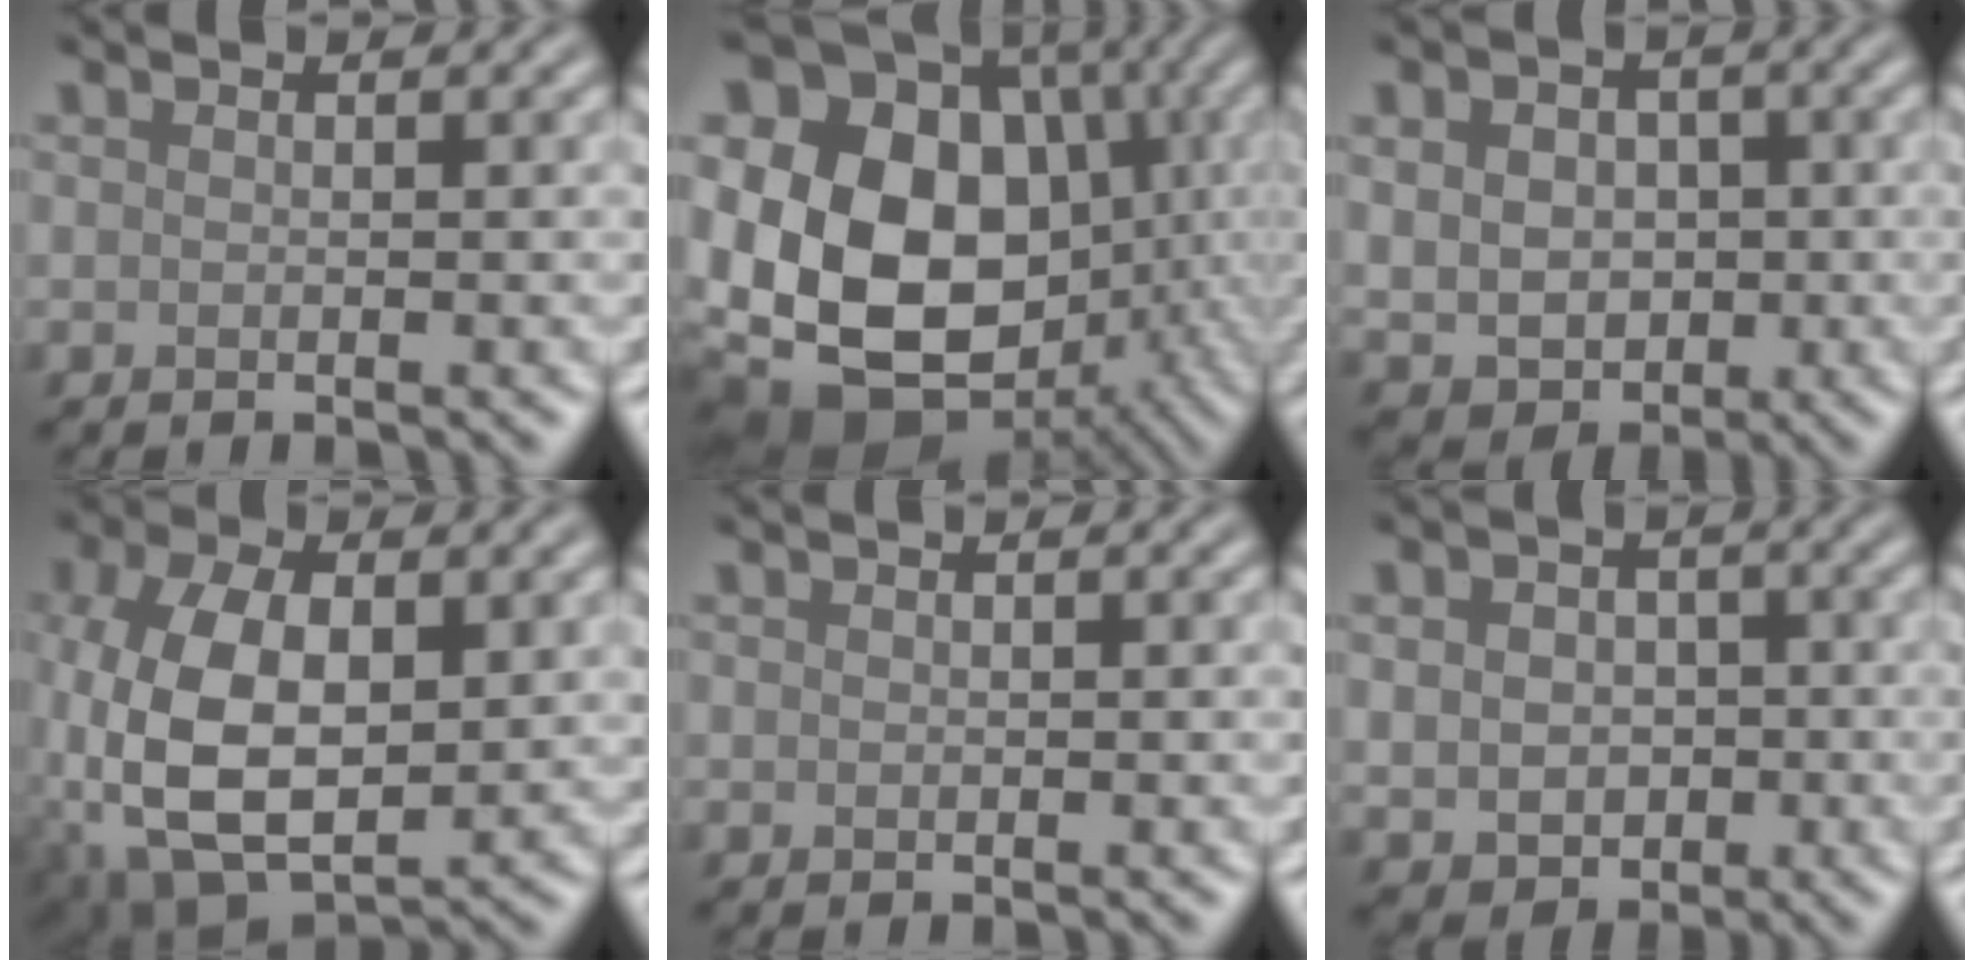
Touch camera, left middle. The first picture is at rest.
{"total": 21.5, "force": [-0.9, 17.7, 12.2], "torque": [-0.233, -0.015, -0.018]}
{"total": 6.8, "force": [0.4, 5.5, 4.0], "torque": [-0.061, 0.011, -0.003]}
{"total": 10.9, "force": [-0.8, 6.2, 8.9], "torque": [-0.198, -0.007, -0.012]}
{"total": 0.0}
{"total": 5.1, "force": [-0.3, 4.1, 2.9], "torque": [-0.042, -0.003, -0.008]}